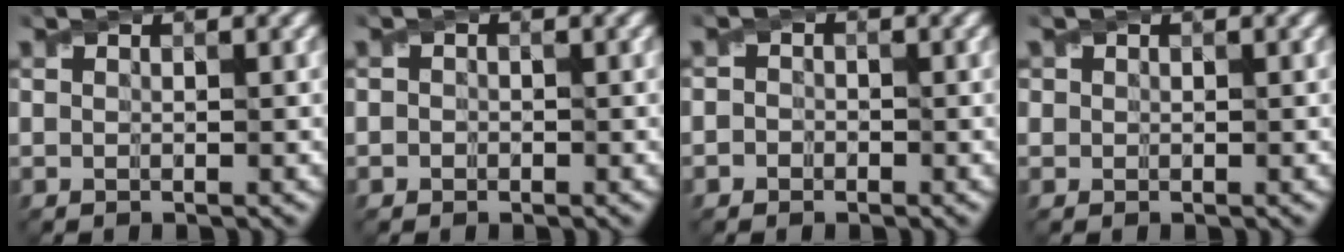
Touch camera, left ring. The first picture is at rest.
{"total": 0.8, "force": [-0.1, 0.7, 0.2], "torque": [0.001, -0.004, -0.004]}
{"total": 1.3, "force": [-0.4, 1.2, 0.4], "torque": [0.010, 0.002, -0.015]}
{"total": 0.6, "force": [0.1, 0.6, 0.0], "torque": [0.003, -0.002, 0.003]}